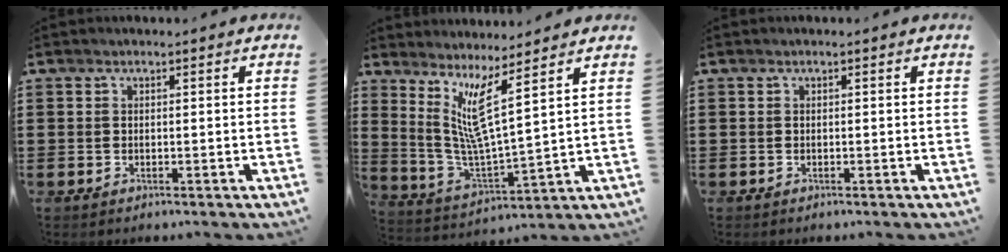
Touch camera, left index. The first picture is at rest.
{"total": 8.4, "force": [5.6, 0.5, 6.2], "torque": [-0.132, -0.039, 0.094]}
{"total": 0.0}